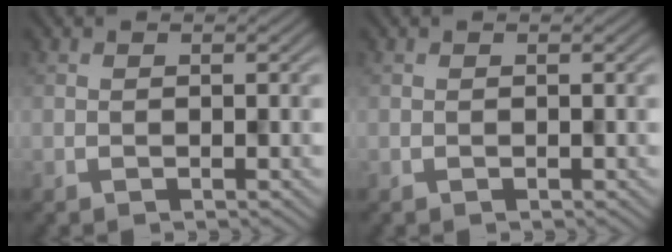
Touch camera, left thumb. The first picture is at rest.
{"total": 0.0}